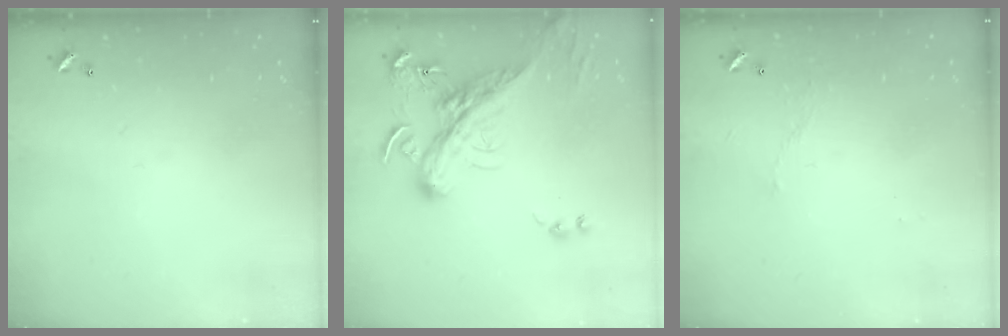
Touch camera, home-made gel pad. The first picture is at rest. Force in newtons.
{"total": 4.8, "press": 4.4, "slide": 1.9}
{"total": 2.9, "press": 2.8, "slide": 0.6}